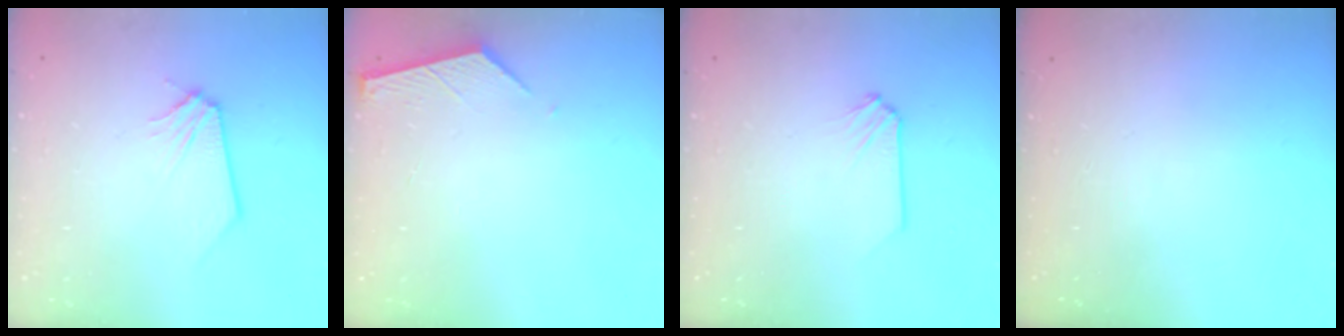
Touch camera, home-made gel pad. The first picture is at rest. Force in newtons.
{"total": 2.4, "press": 2.4, "slide": 0.3}
{"total": 0.0}
{"total": 0.0}